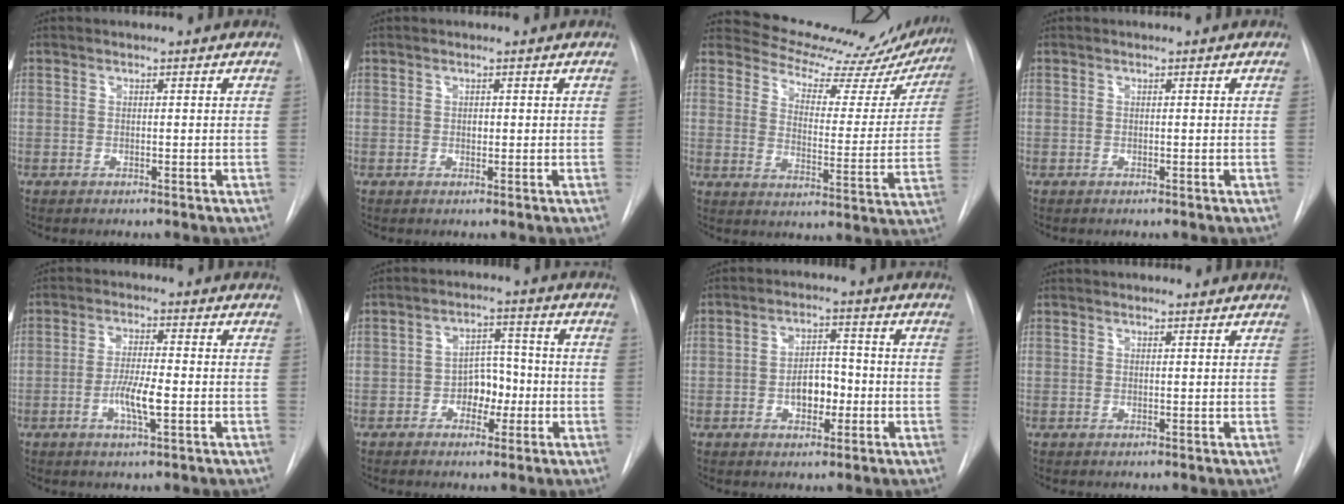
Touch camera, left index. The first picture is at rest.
{"total": 0.6, "force": [0.1, 0.5, 0.4], "torque": [-0.005, 0.001, 0.002]}
{"total": 20.2, "force": [19.2, 4.8, 4.3], "torque": [-0.047, -0.059, 0.232]}
{"total": 0.0}
{"total": 5.3, "force": [-1.5, 0.7, 5.0], "torque": [-0.098, -0.004, -0.028]}
{"total": 5.2, "force": [-1.6, 3.4, 3.6], "torque": [-0.050, 0.016, -0.026]}
{"total": 5.2, "force": [-1.3, 3.1, 4.0], "torque": [-0.062, 0.013, -0.019]}
{"total": 2.5, "force": [2.3, 0.6, 0.6], "torque": [-0.010, 0.016, 0.027]}